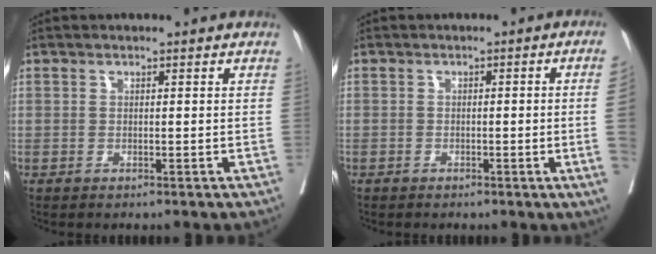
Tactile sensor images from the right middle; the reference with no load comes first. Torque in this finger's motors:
{"motor_torque": [0.39, -0.33, -1.03, -0.21]}